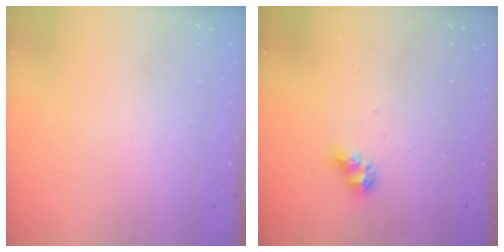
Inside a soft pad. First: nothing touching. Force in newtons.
{"total": 6.3, "press": 6.3, "slide": 0.5}